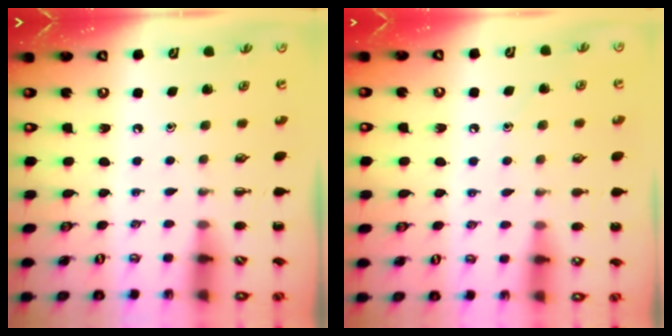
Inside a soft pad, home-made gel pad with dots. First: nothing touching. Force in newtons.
{"total": 6.4, "press": 6.3, "slide": 1.4}